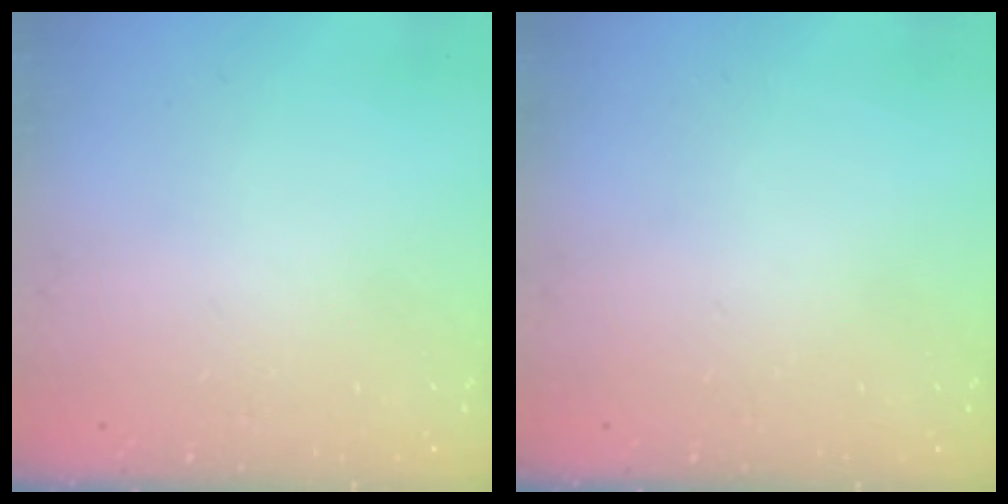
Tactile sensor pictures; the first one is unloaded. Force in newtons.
{"total": 0.0}